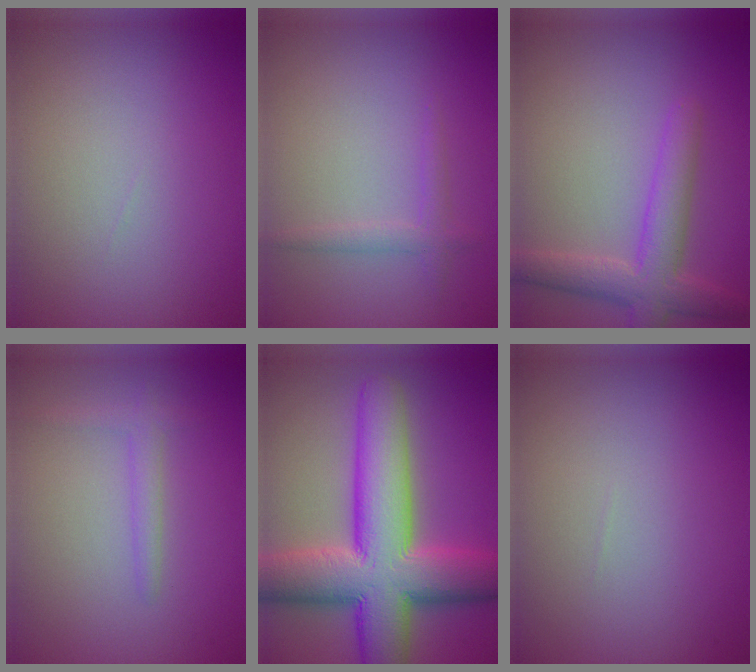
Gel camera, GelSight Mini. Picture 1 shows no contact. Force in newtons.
{"total": 1.3, "press": 1.3, "slide": 0.0}
{"total": 4.2, "press": 4.2, "slide": 0.2}
{"total": 1.4, "press": 1.4, "slide": 0.2}
{"total": 12.7, "press": 12.7, "slide": 0.5}
{"total": 0.0}